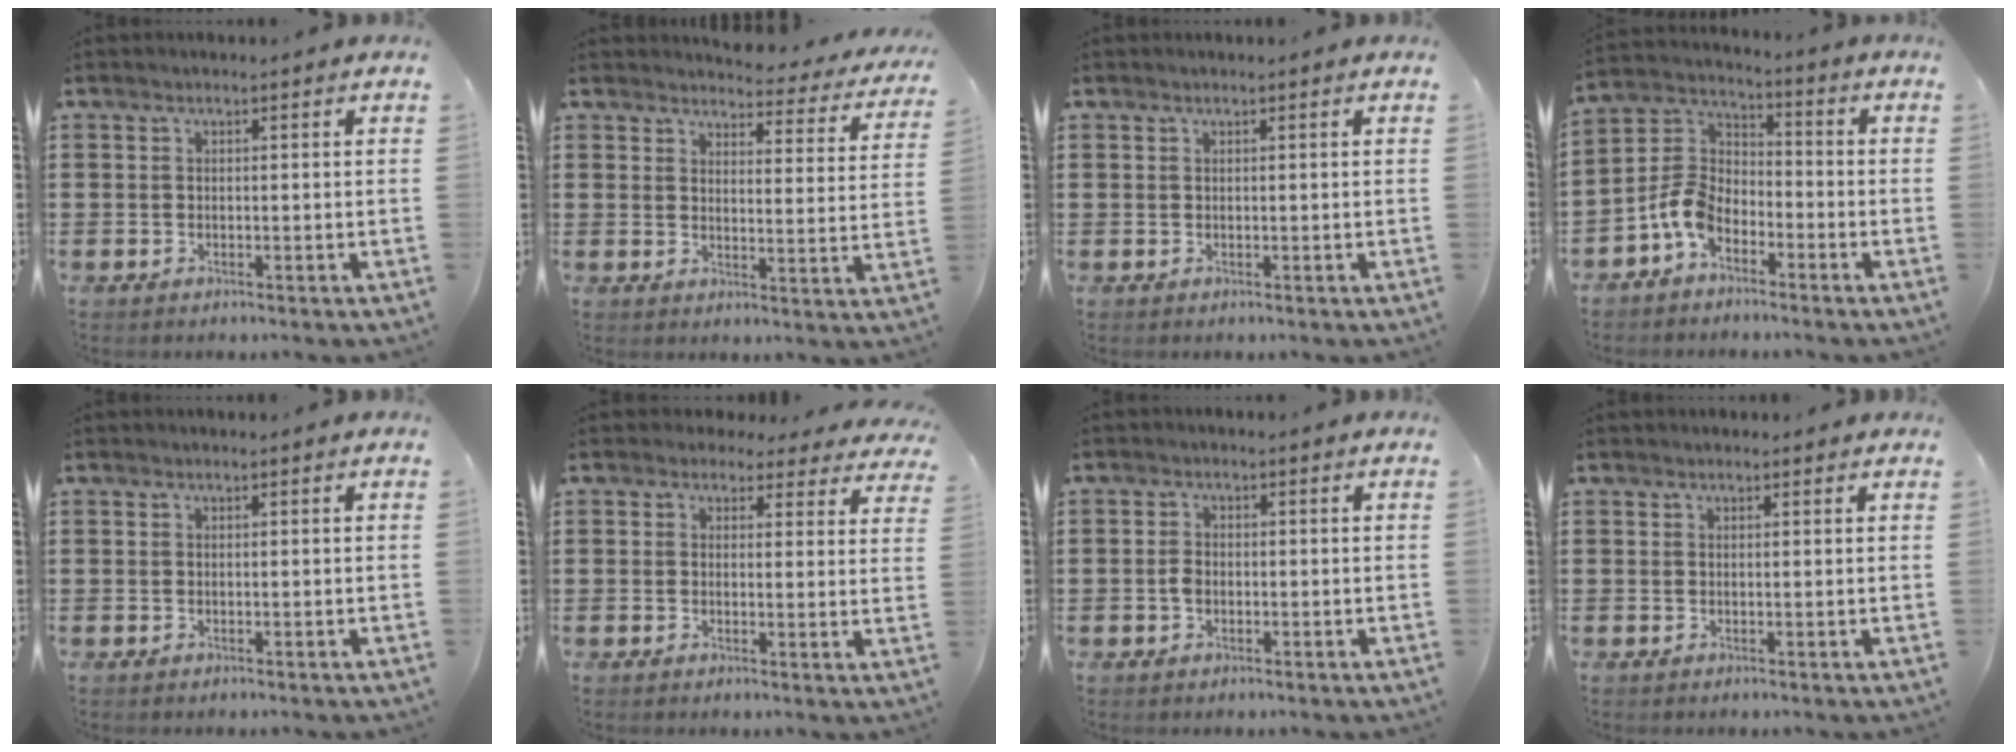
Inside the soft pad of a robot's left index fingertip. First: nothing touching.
{"total": 3.6, "force": [3.5, 0.4, 0.7], "torque": [-0.017, -0.029, 0.054]}
{"total": 0.0}
{"total": 7.2, "force": [-4.5, 4.2, 3.8], "torque": [-0.120, 0.001, -0.099]}
{"total": 0.0}
{"total": 2.5, "force": [2.1, 1.1, 0.6], "torque": [-0.015, -0.004, 0.037]}
{"total": 2.6, "force": [-0.3, 2.1, 1.6], "torque": [-0.042, 0.003, -0.010]}
{"total": 0.7, "force": [0.5, 0.4, 0.1], "torque": [-0.005, 0.003, 0.010]}